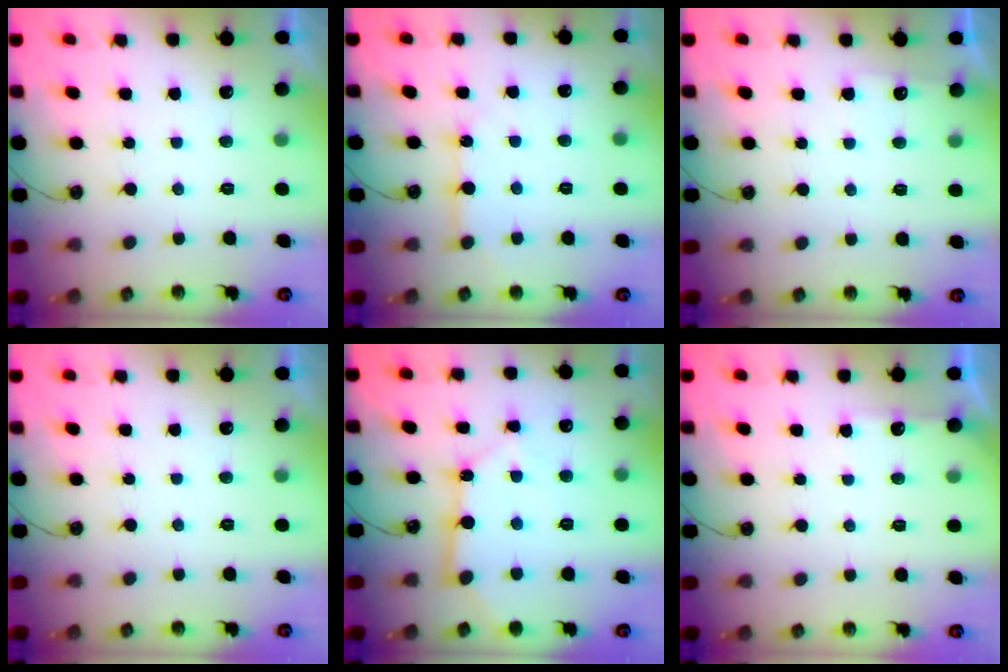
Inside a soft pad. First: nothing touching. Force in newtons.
{"total": 5.6, "press": 5.6, "slide": 0.4}
{"total": 4.3, "press": 4.3, "slide": 0.4}
{"total": 0.0}
{"total": 11.4, "press": 11.3, "slide": 1.0}
{"total": 4.3, "press": 4.3, "slide": 0.6}